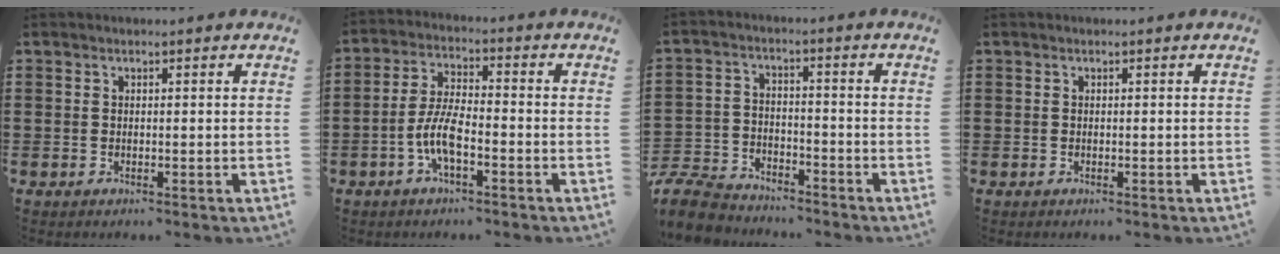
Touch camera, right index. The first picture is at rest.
{"total": 6.8, "force": [-2.6, 2.1, 5.9], "torque": [-0.140, -0.012, -0.056]}
{"total": 7.2, "force": [-6.9, 1.7, 1.4], "torque": [-0.049, 0.008, -0.141]}
{"total": 0.0}